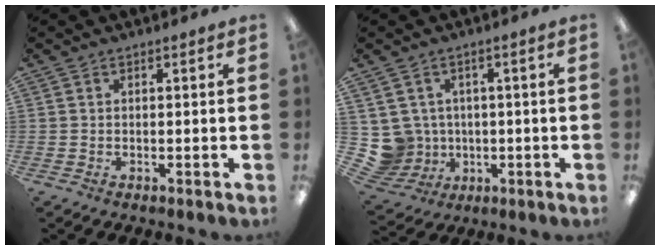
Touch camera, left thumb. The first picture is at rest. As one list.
[{"total": 6.9, "force": [0.5, 6.8, 1.1], "torque": [-0.066, -0.006, 0.018]}]